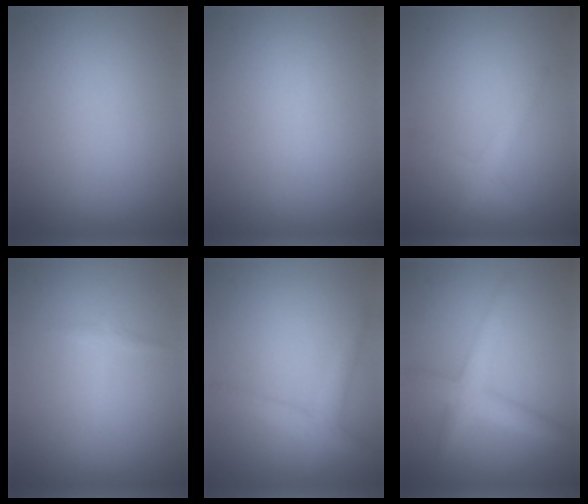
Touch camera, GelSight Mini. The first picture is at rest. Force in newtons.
{"total": 0.0}
{"total": 1.8, "press": 1.8, "slide": 0.1}
{"total": 1.0, "press": 1.0, "slide": 0.1}
{"total": 2.4, "press": 2.4, "slide": 0.2}
{"total": 3.2, "press": 3.2, "slide": 0.1}